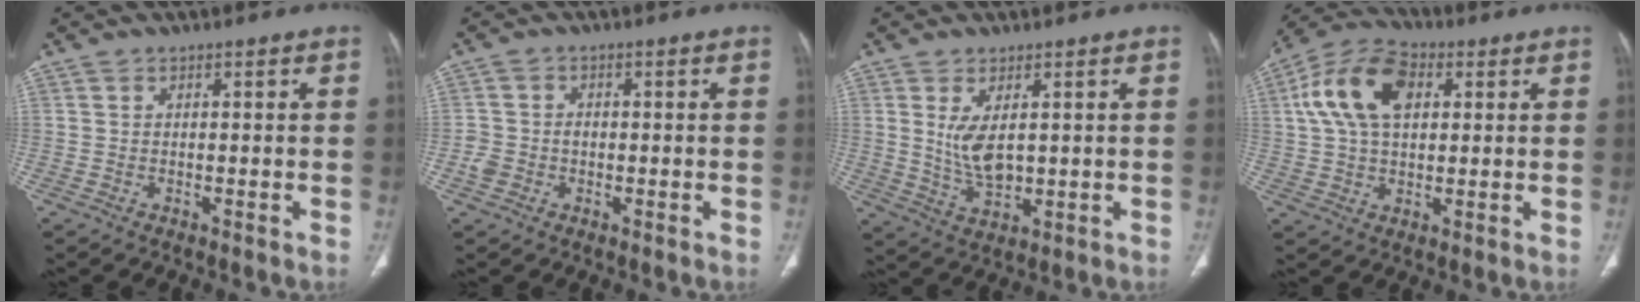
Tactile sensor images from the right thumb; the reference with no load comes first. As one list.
[{"total": 3.5, "force": [-1.1, 3.0, 1.5], "torque": [-0.026, 0.014, -0.021]}, {"total": 6.5, "force": [1.3, 3.3, 5.5], "torque": [-0.102, -0.016, 0.038]}, {"total": 13.8, "force": [3.7, 8.5, 10.2], "torque": [-0.190, 0.017, 0.062]}]